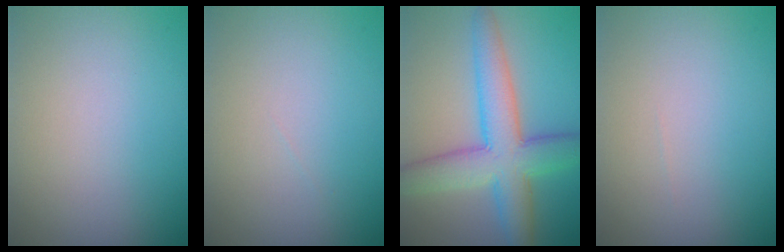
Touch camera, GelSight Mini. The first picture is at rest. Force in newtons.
{"total": 0.0}
{"total": 7.7, "press": 7.7, "slide": 0.4}
{"total": 0.0}